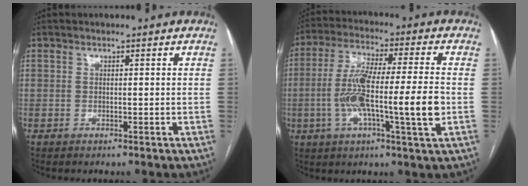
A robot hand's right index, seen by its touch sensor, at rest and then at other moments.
{"total": 14.6, "force": [-2.4, 0.8, 14.4], "torque": [-0.262, 0.001, -0.047]}